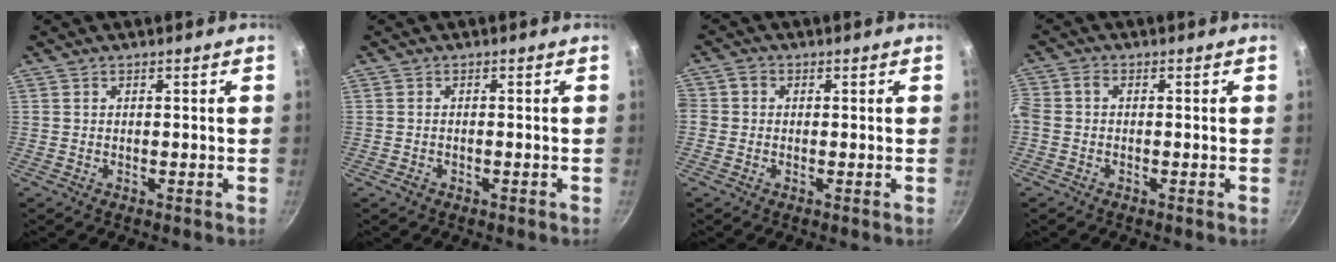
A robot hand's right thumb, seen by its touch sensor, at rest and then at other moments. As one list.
[{"total": 0.9, "force": [-0.6, 0.5, 0.4], "torque": [-0.013, 0.006, -0.009]}, {"total": 2.6, "force": [-0.2, 2.3, 1.1], "torque": [-0.021, 0.009, -0.014]}, {"total": 3.5, "force": [-0.9, 2.1, 2.6], "torque": [-0.074, 0.012, -0.031]}]